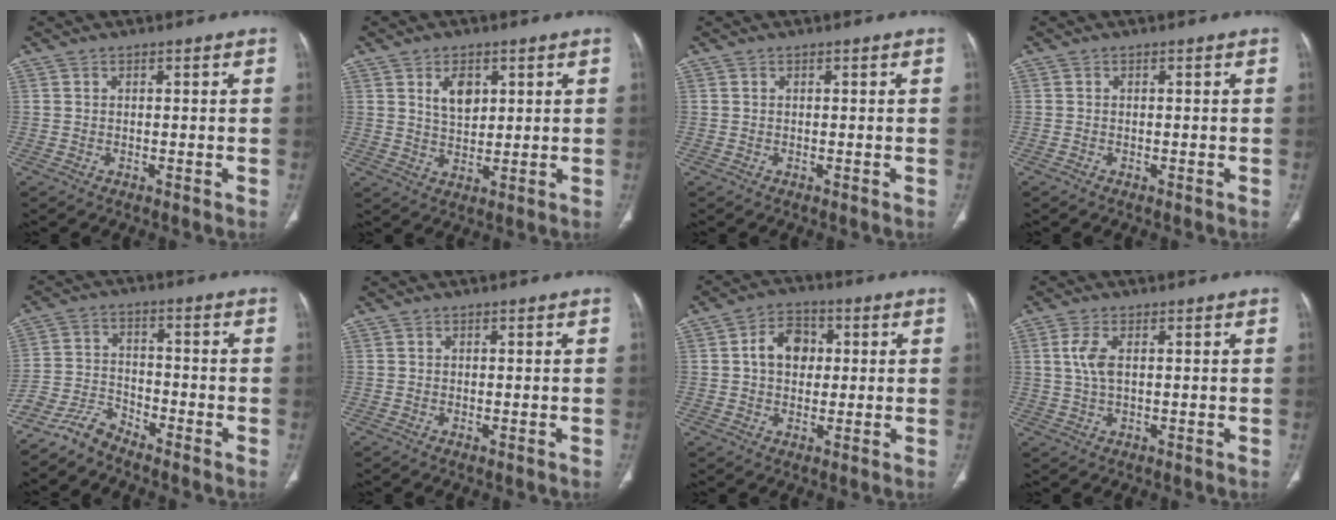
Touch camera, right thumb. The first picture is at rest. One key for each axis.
{"total": 5.5, "fx": 2.3, "fy": 3.3, "fz": 3.8, "tx": -0.048, "ty": -0.018, "tz": 0.044}
{"total": 0.0}
{"total": 0.0}
{"total": 5.6, "fx": -5.4, "fy": 1.3, "fz": 0.9, "tx": -0.024, "ty": 0.034, "tz": -0.113}
{"total": 0.0}
{"total": 7.7, "fx": 1.1, "fy": 5.8, "fz": 4.9, "tx": -0.056, "ty": 0.011, "tz": 0.014}
{"total": 4.3, "fx": 1.0, "fy": 2.0, "fz": 3.7, "tx": -0.092, "ty": 0.004, "tz": 0.022}